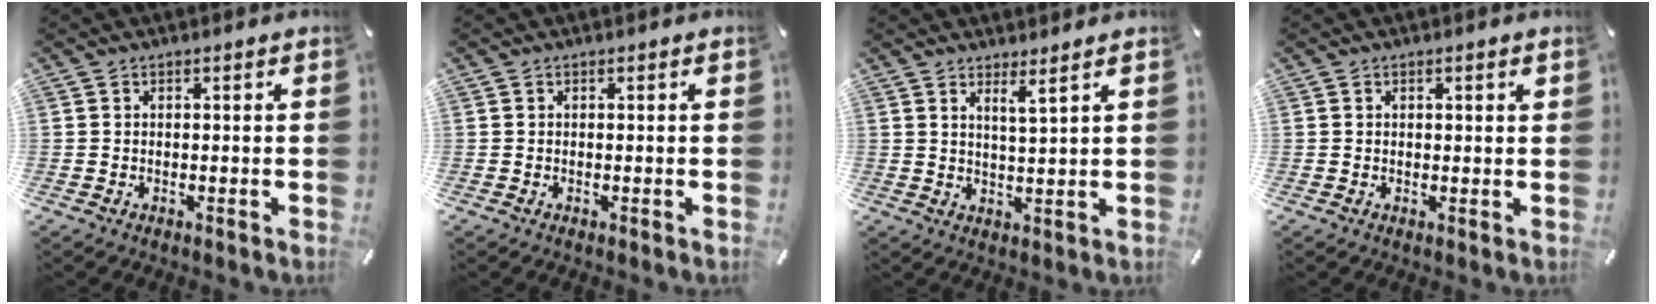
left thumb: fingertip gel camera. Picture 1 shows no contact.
{"total": 0.0}
{"total": 4.0, "force": [3.2, -0.6, 2.3], "torque": [-0.044, -0.021, 0.052]}
{"total": 1.1, "force": [0.3, 0.5, 0.9], "torque": [-0.011, 0.001, 0.003]}